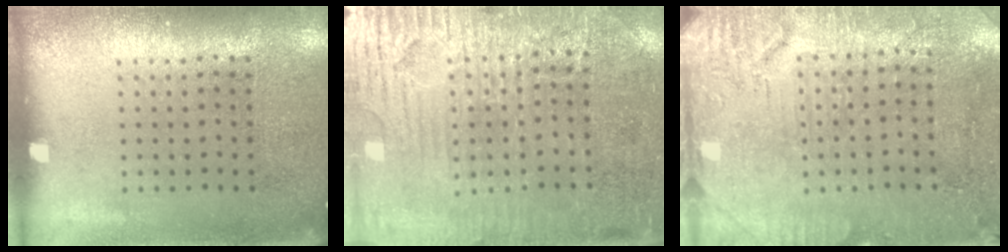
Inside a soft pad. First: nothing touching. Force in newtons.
{"total": 3.9, "press": 3.5, "slide": 1.7}
{"total": 2.9, "press": 2.7, "slide": 1.1}